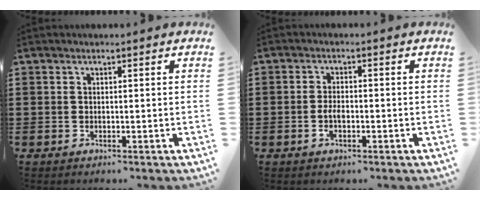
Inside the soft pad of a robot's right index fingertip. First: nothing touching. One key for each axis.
{"total": 2.5, "fx": -0.8, "fy": 1.1, "fz": 2.1, "tx": -0.049, "ty": 0.000, "tz": -0.018}